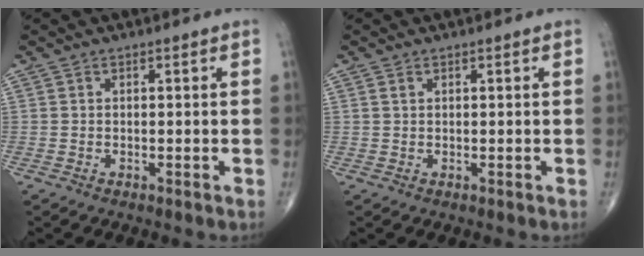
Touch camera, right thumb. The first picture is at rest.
{"total": 0.7, "force": [0.4, 0.5, 0.4], "torque": [-0.009, 0.002, 0.008]}